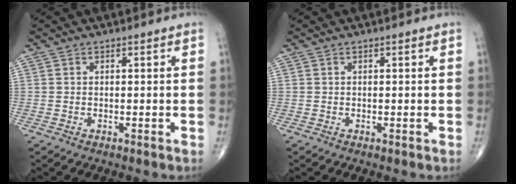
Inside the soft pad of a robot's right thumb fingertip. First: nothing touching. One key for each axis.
{"total": 0.0}